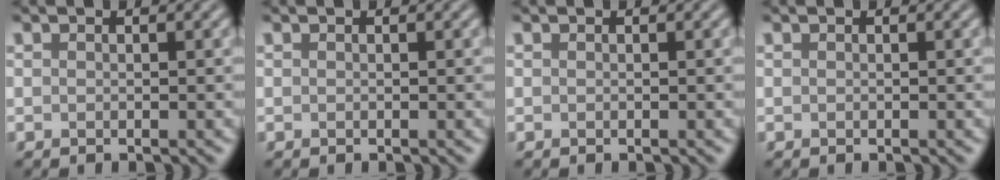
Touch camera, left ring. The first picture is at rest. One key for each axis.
{"total": 0.0}
{"total": 0.0}
{"total": 0.0}